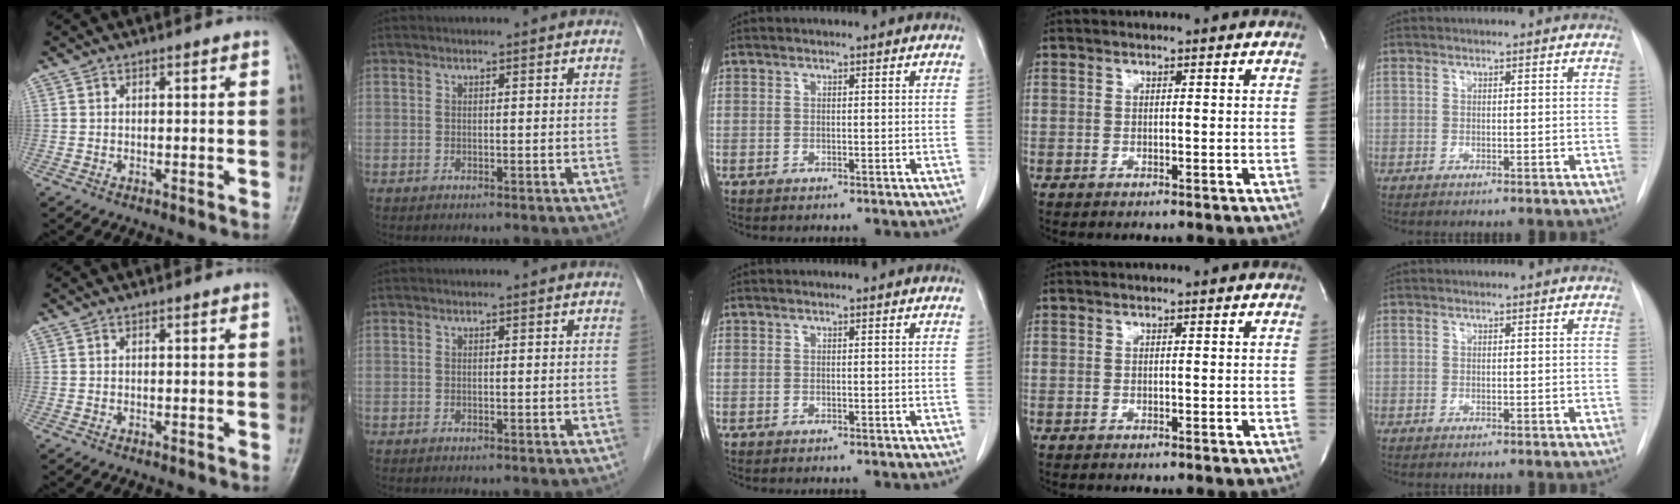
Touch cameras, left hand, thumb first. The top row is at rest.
{}